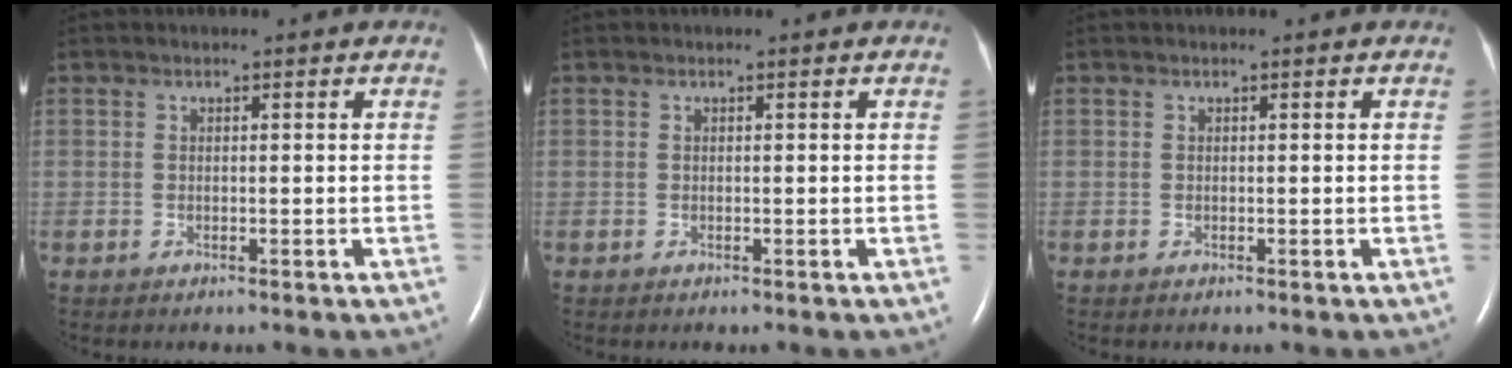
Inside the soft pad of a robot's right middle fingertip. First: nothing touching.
{"total": 0.0}
{"total": 0.0}